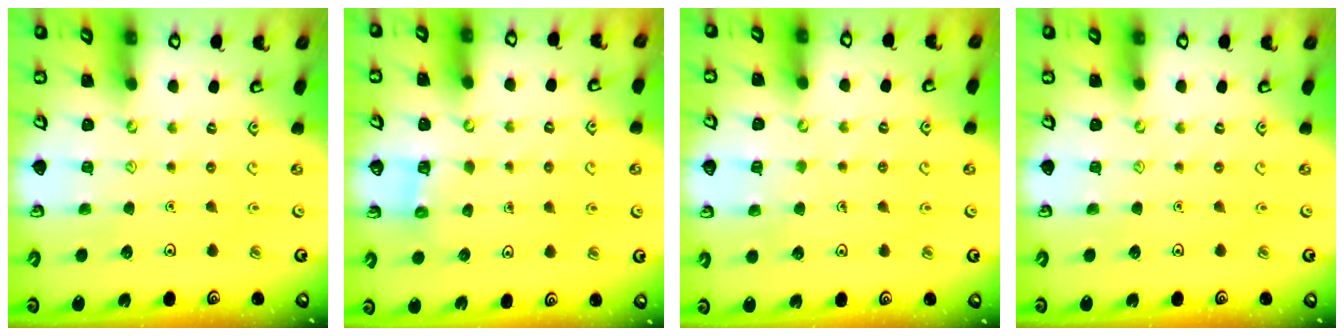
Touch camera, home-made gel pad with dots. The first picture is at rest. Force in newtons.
{"total": 2.5, "press": 2.5, "slide": 0.1}
{"total": 3.8, "press": 3.7, "slide": 0.2}
{"total": 0.0}